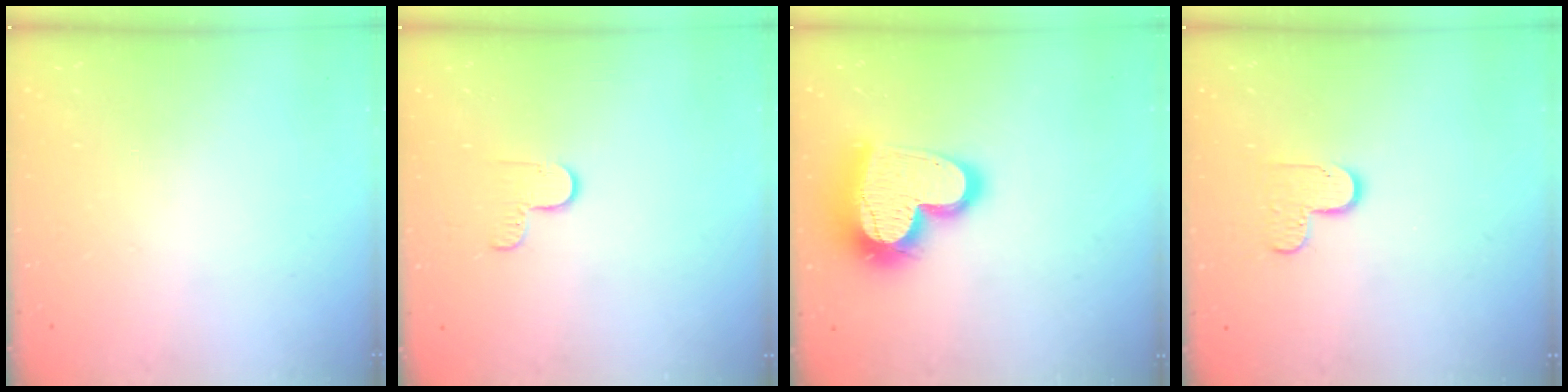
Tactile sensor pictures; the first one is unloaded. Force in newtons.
{"total": 3.8, "press": 3.8, "slide": 0.4}
{"total": 21.2, "press": 21.1, "slide": 1.9}
{"total": 5.5, "press": 5.5, "slide": 0.5}